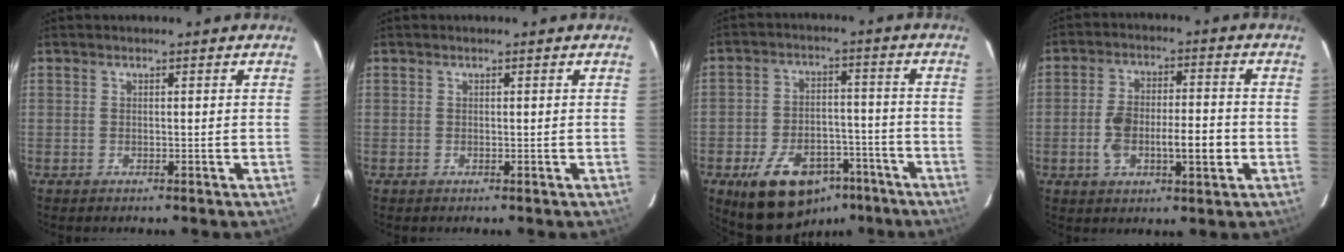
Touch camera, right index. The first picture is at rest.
{"total": 0.0}
{"total": 14.3, "force": [-8.4, 8.0, 8.2], "torque": [-0.129, 0.010, -0.125]}
{"total": 10.1, "force": [-2.2, 3.3, 9.2], "torque": [-0.167, 0.015, -0.033]}